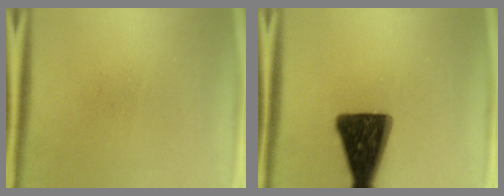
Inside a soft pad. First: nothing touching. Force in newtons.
{"total": 15.8}